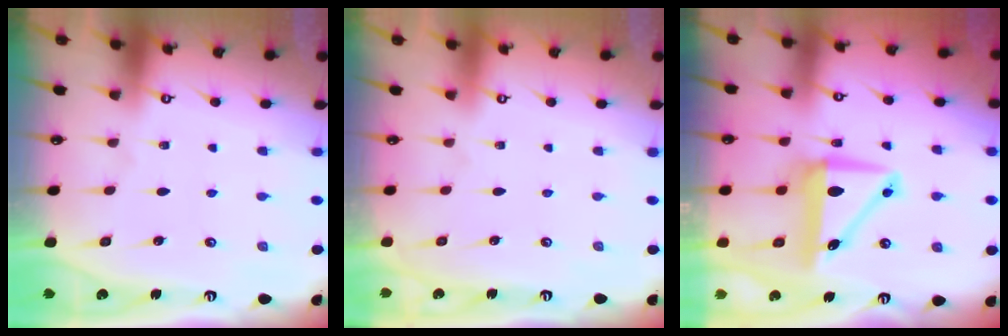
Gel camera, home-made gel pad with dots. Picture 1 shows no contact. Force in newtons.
{"total": 0.0}
{"total": 8.8, "press": 8.6, "slide": 2.0}